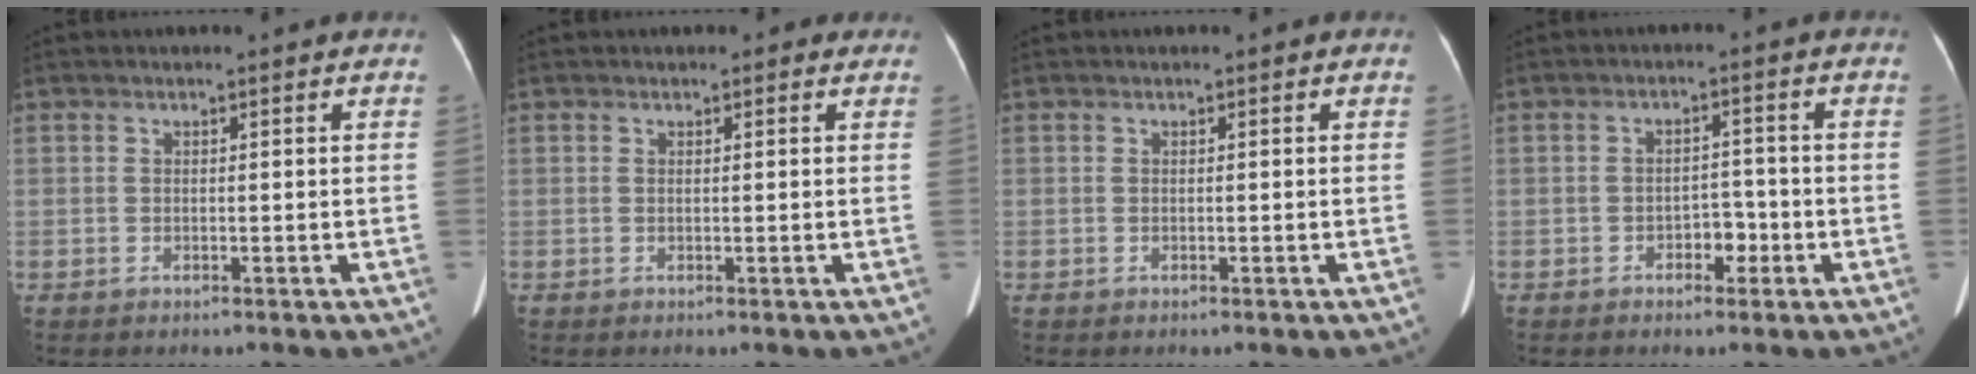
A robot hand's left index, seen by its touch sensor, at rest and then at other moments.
{"total": 0.8, "force": [0.5, 0.6, 0.4], "torque": [-0.008, 0.005, 0.002]}
{"total": 0.0}
{"total": 3.2, "force": [-1.6, 1.9, 2.1], "torque": [-0.025, 0.011, -0.025]}